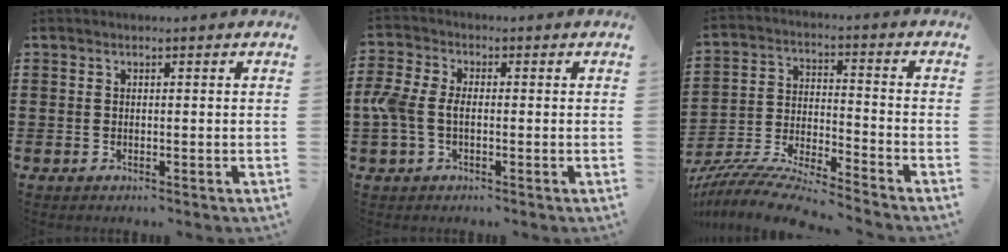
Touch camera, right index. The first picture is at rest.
{"total": 4.6, "force": [-0.8, 2.9, 3.5], "torque": [-0.103, -0.007, -0.025]}
{"total": 8.8, "force": [-8.4, -0.2, 2.5], "torque": [-0.059, -0.002, -0.171]}